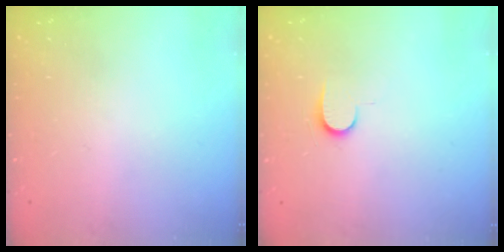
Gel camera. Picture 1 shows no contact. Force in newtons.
{"total": 6.9, "press": 6.9, "slide": 0.8}